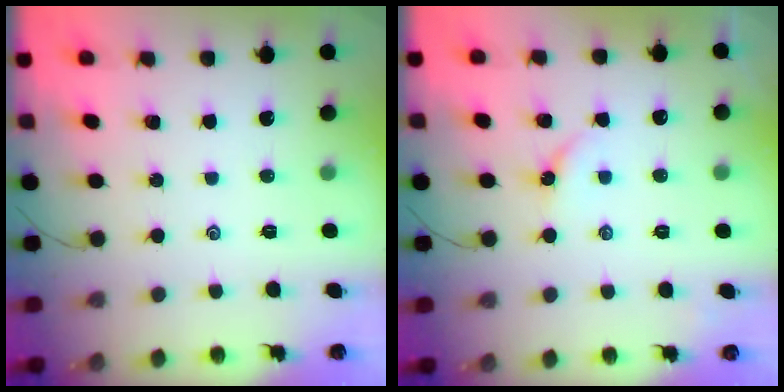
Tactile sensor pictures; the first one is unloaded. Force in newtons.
{"total": 3.4, "press": 3.4, "slide": 0.6}